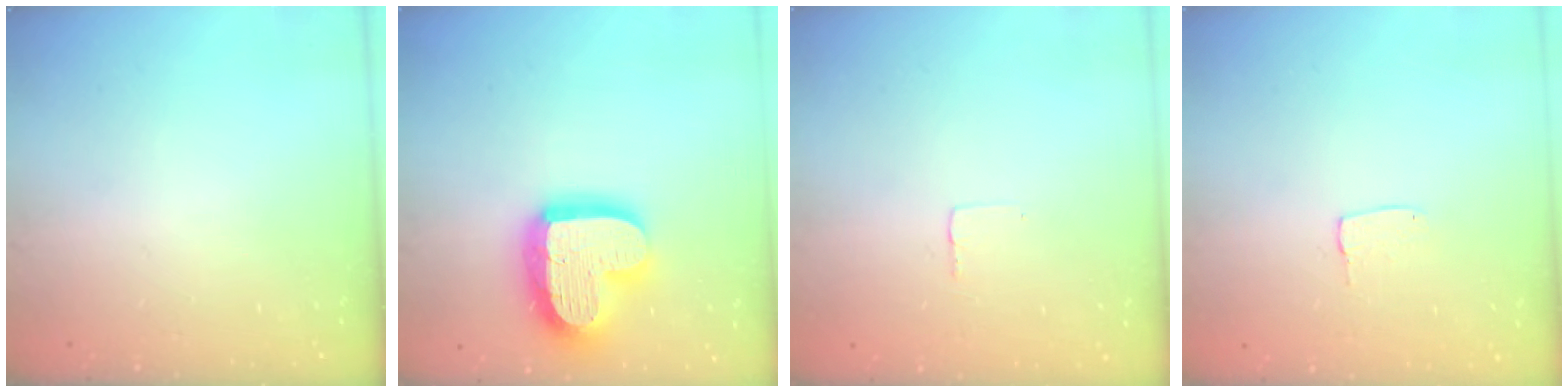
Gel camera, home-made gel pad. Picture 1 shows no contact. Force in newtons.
{"total": 19.6, "press": 19.6, "slide": 1.5}
{"total": 1.9, "press": 1.9, "slide": 0.1}
{"total": 3.5, "press": 3.5, "slide": 0.1}